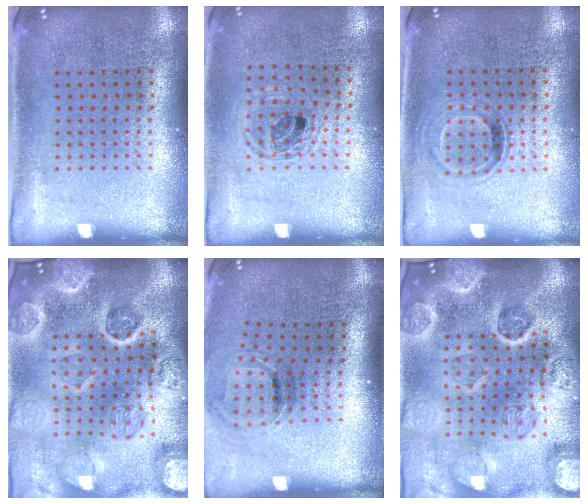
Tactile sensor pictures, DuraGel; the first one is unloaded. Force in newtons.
{"total": 1.0, "press": 0.9, "slide": 0.2}
{"total": 1.0, "press": 0.8, "slide": 0.5}
{"total": 5.4, "press": 4.6, "slide": 2.8}
{"total": 1.0, "press": 0.8, "slide": 0.5}
{"total": 5.0, "press": 4.4, "slide": 2.4}